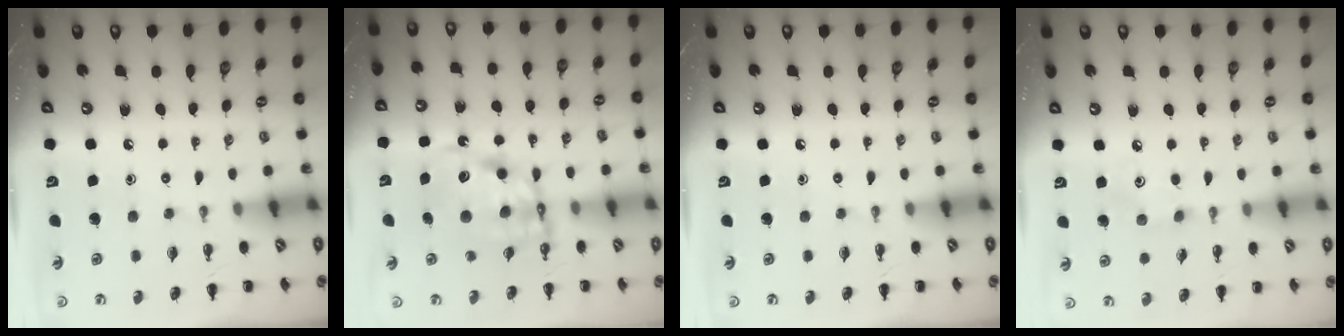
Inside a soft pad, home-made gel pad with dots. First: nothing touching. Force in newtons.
{"total": 11.4, "press": 10.9, "slide": 3.2}
{"total": 0.0}
{"total": 3.6, "press": 3.5, "slide": 1.0}